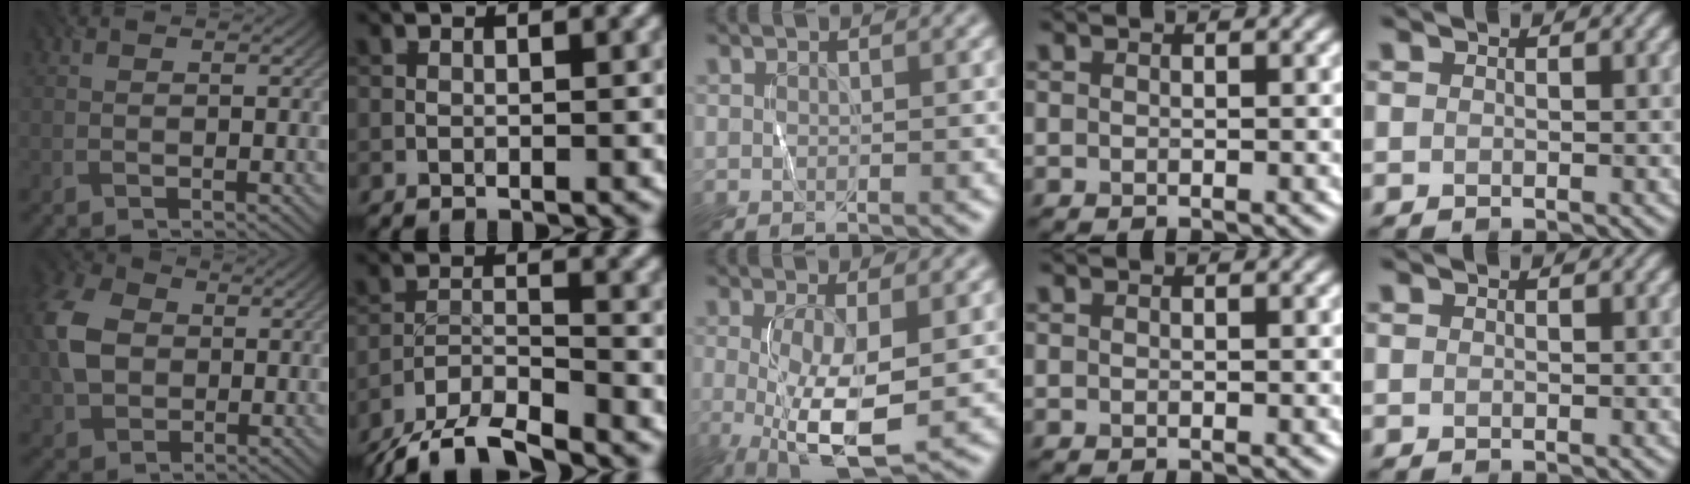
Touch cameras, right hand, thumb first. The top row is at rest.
{"thumb": {"total": 9.6, "force": [0.6, 7.3, 6.3], "torque": [-0.179, 0.018, 0.000]}, "index": {"total": 6.5, "force": [-5.8, 1.3, 2.6], "torque": [-0.052, -0.012, -0.108]}, "middle": {"total": 7.0, "force": [-0.9, 2.1, 6.6], "torque": [-0.139, -0.018, -0.013]}}